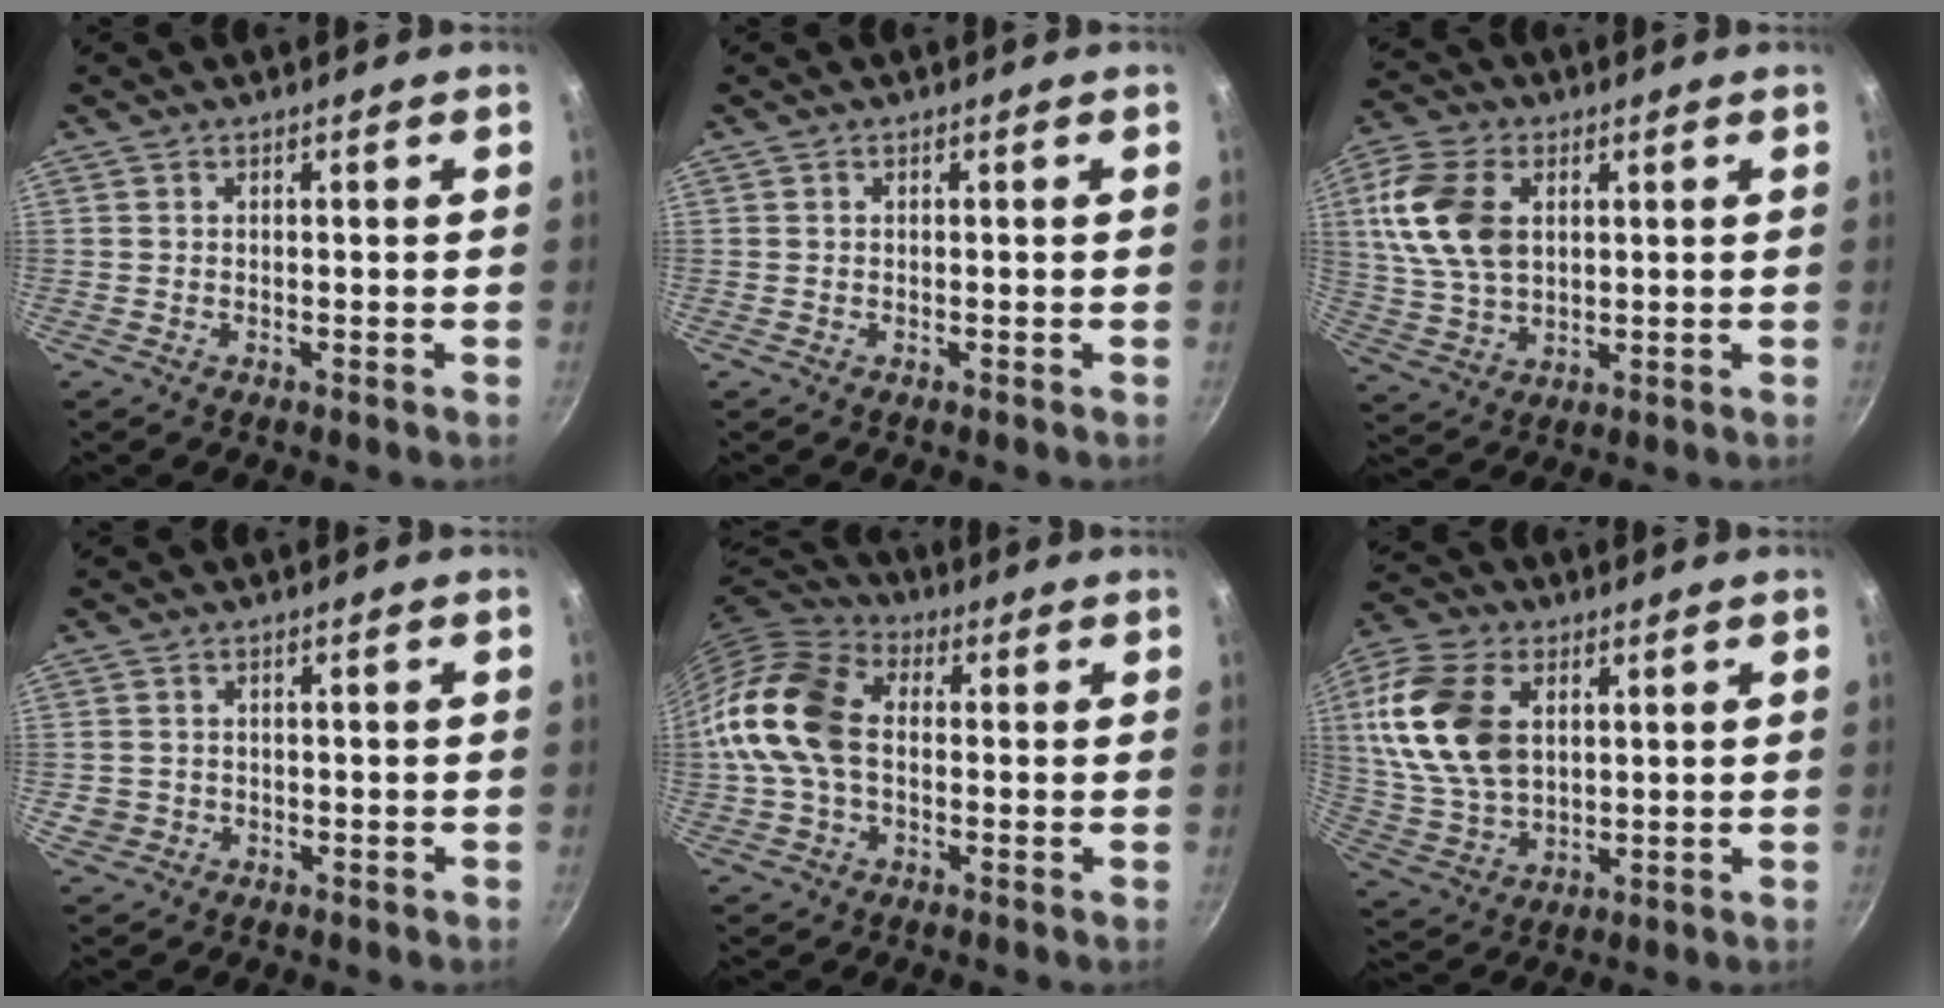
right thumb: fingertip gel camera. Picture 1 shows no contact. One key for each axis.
{"total": 0.0}
{"total": 13.9, "fx": 3.2, "fy": 9.1, "fz": 9.9, "tx": -0.182, "ty": -0.002, "tz": 0.061}
{"total": 2.9, "fx": -0.7, "fy": 2.6, "fz": 0.9, "tx": -0.012, "ty": 0.011, "tz": -0.003}
{"total": 14.7, "fx": -0.4, "fy": 10.1, "fz": 10.6, "tx": -0.188, "ty": 0.034, "tz": -0.026}
{"total": 18.6, "fx": 4.0, "fy": 12.3, "fz": 13.4, "tx": -0.256, "ty": -0.002, "tz": 0.082}